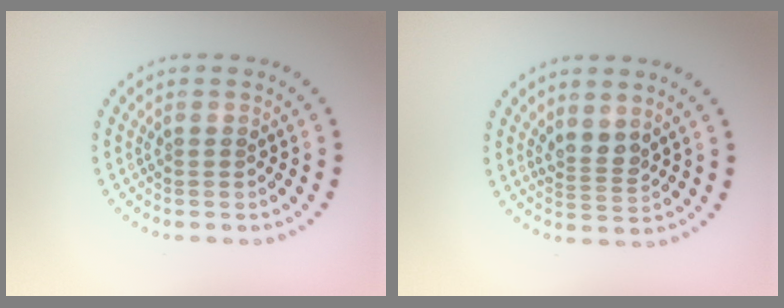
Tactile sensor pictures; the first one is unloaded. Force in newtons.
{"total": 1.9, "press": 1.6, "slide": 1.0}